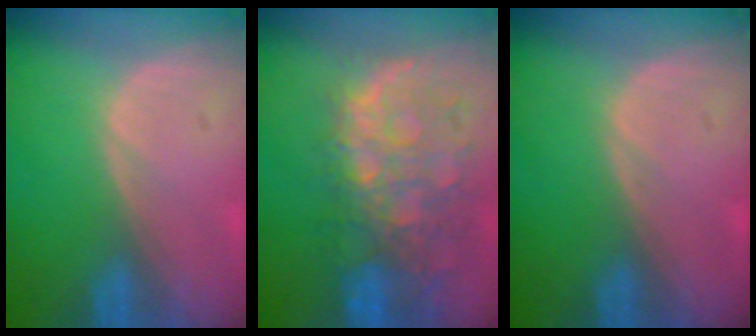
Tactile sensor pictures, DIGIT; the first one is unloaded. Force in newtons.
{"total": 11.2, "press": 9.7, "slide": 5.5}
{"total": 0.0}